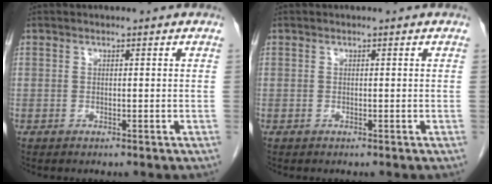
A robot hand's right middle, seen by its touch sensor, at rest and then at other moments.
{"total": 0.0}